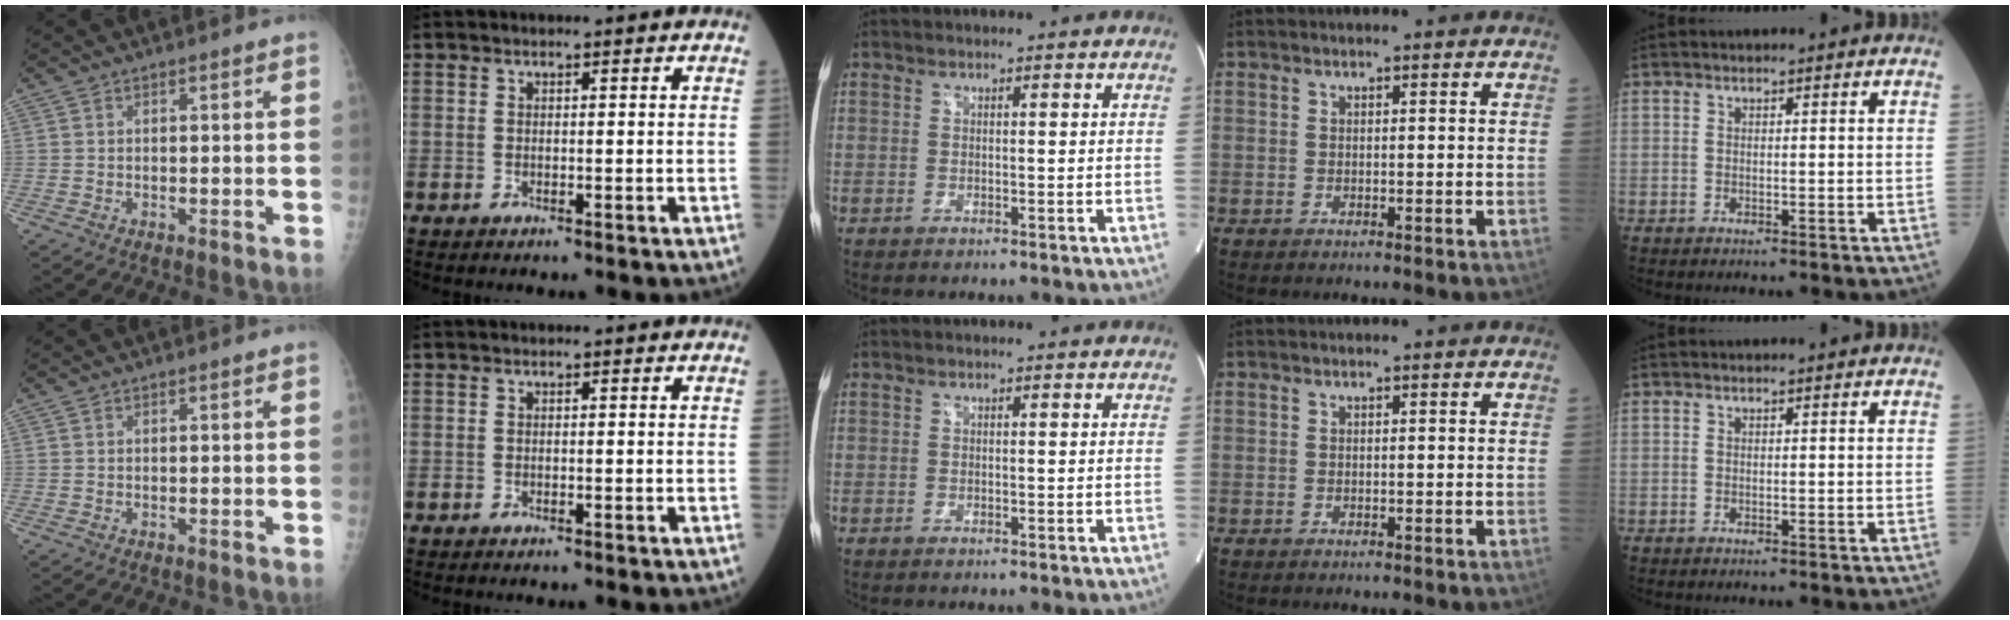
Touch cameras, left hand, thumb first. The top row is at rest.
{}